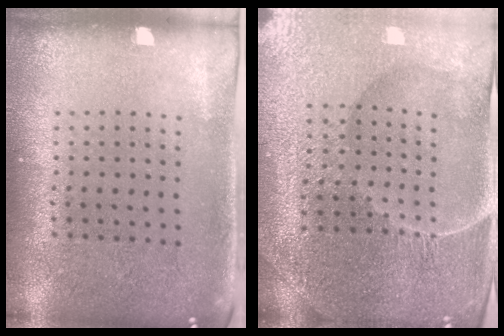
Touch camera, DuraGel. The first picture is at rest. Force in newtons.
{"total": 4.8, "press": 4.5, "slide": 1.7}